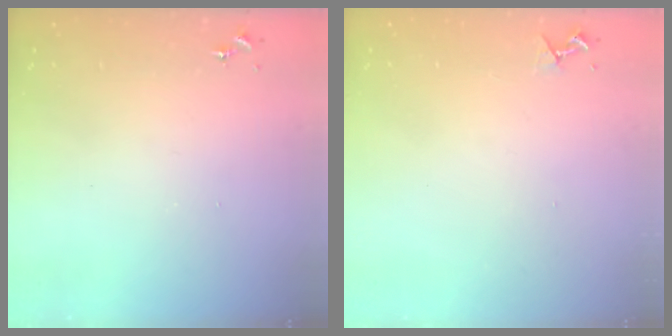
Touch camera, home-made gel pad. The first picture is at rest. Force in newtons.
{"total": 3.8, "press": 3.7, "slide": 0.6}